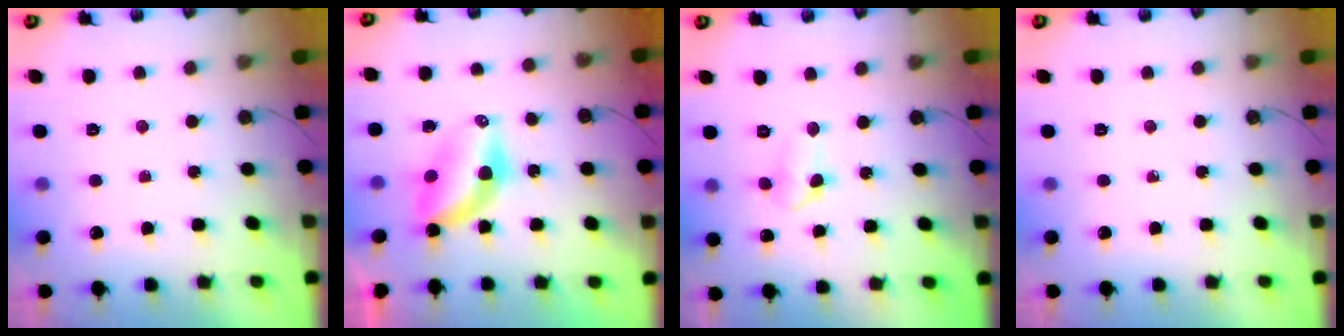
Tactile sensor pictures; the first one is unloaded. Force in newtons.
{"total": 6.8, "press": 6.8, "slide": 0.2}
{"total": 4.4, "press": 4.3, "slide": 1.2}
{"total": 0.0}